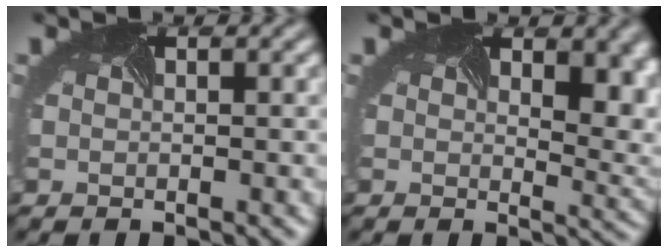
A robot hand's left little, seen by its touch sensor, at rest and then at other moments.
{"total": 8.6, "force": [3.8, 4.5, 6.2], "torque": [-0.071, 0.000, 0.065]}